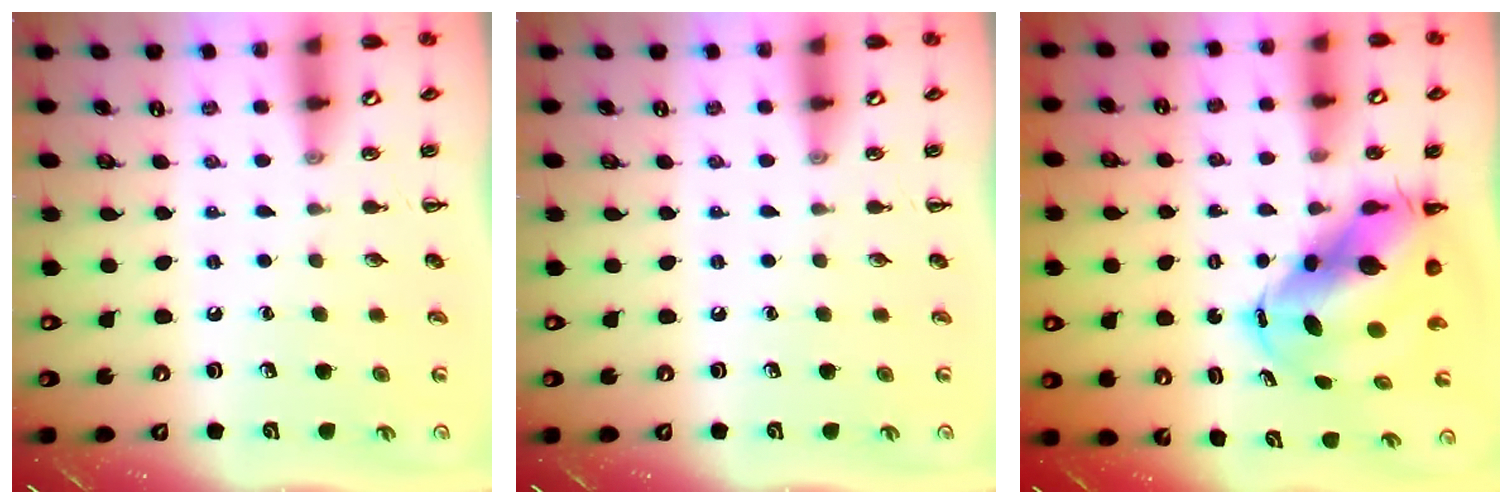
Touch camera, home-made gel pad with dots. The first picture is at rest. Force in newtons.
{"total": 0.0}
{"total": 10.9, "press": 10.5, "slide": 2.9}